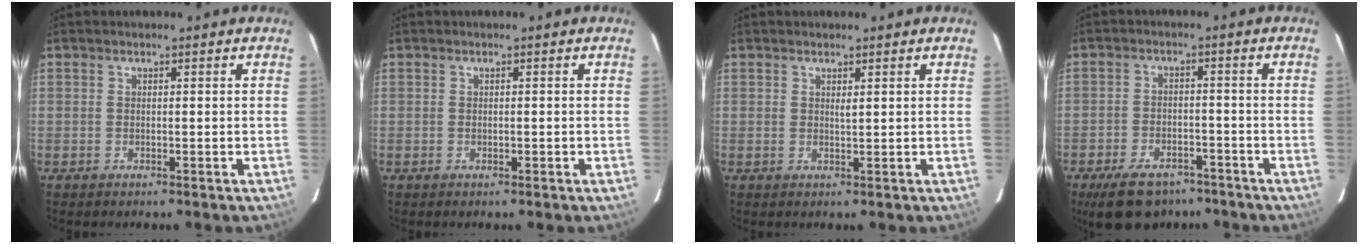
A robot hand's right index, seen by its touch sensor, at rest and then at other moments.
{"total": 0.6, "force": [-0.1, 0.2, 0.6], "torque": [-0.014, -0.002, 0.001]}
{"total": 0.9, "force": [0.5, 0.1, 0.7], "torque": [-0.017, -0.004, 0.009]}
{"total": 10.1, "force": [-7.6, 5.1, 4.2], "torque": [-0.074, -0.001, -0.118]}